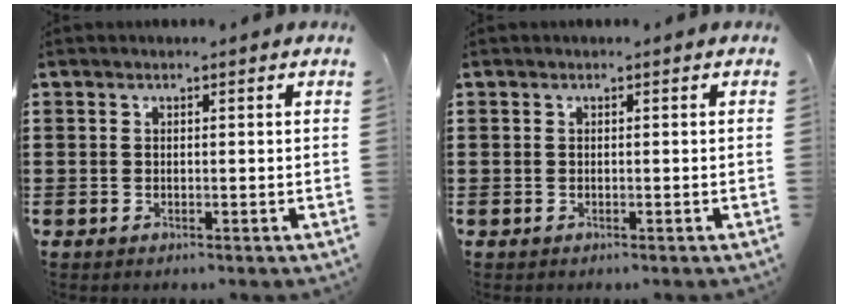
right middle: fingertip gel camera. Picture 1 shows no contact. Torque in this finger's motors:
{"motor_torque": [0.29, -0.09, 0.03, 0.01]}